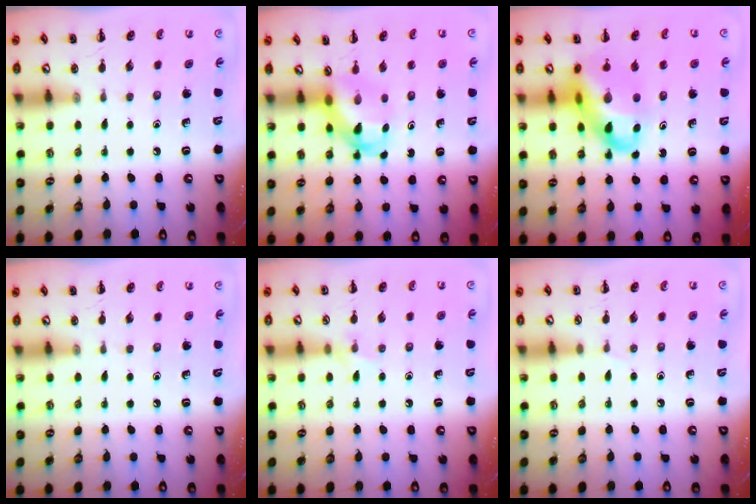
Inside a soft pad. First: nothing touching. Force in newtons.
{"total": 4.4, "press": 4.3, "slide": 0.7}
{"total": 17.9, "press": 17.3, "slide": 4.3}
{"total": 0.0}
{"total": 4.5, "press": 4.4, "slide": 1.1}
{"total": 2.9, "press": 2.7, "slide": 1.1}